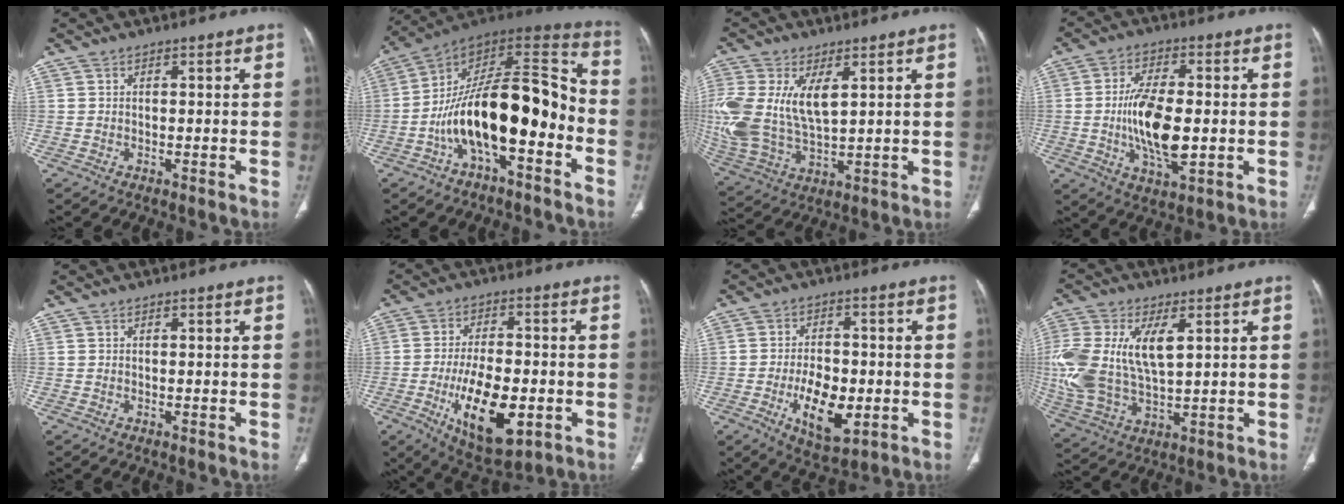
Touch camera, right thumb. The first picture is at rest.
{"total": 21.7, "force": [-6.4, 9.2, 18.6], "torque": [-0.292, 0.081, -0.101]}
{"total": 17.7, "force": [4.0, 9.3, 14.5], "torque": [-0.336, -0.012, 0.087]}
{"total": 12.9, "force": [-1.0, 5.6, 11.6], "torque": [-0.211, -0.004, -0.014]}
{"total": 0.0}
{"total": 15.7, "force": [-4.6, 7.3, 13.1], "torque": [-0.209, 0.004, -0.064]}
{"total": 10.9, "force": [-2.9, 5.9, 8.8], "torque": [-0.131, 0.002, -0.038]}
{"total": 18.7, "force": [3.8, 9.6, 15.6], "torque": [-0.354, -0.006, 0.075]}